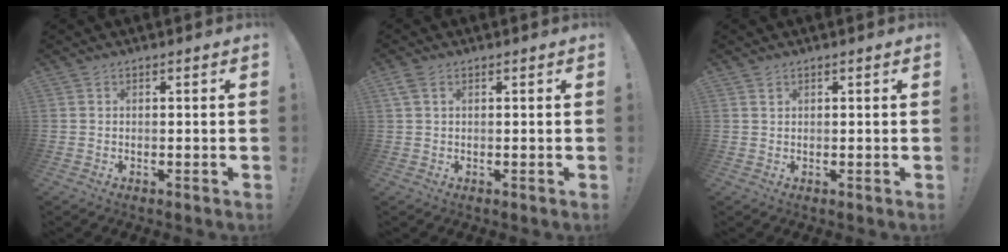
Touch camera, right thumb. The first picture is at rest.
{"total": 1.8, "force": [0.8, 0.9, 1.3], "torque": [-0.026, 0.002, 0.015]}
{"total": 0.9, "force": [0.6, 0.7, 0.2], "torque": [0.002, -0.001, 0.009]}